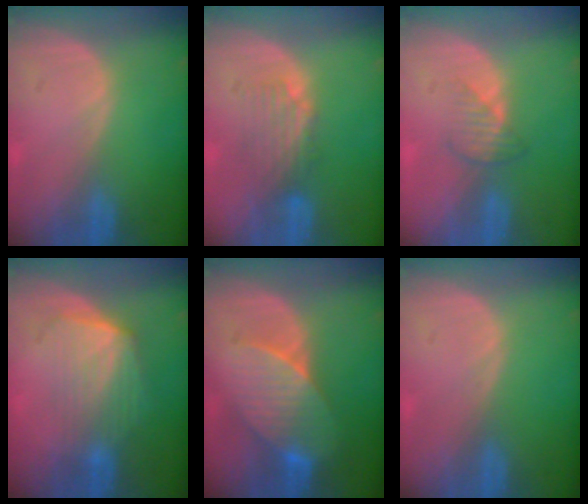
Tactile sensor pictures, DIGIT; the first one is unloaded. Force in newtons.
{"total": 4.7, "press": 3.9, "slide": 2.5}
{"total": 2.5, "press": 2.5, "slide": 0.4}
{"total": 7.3, "press": 6.6, "slide": 3.2}
{"total": 7.3, "press": 7.2, "slide": 1.2}
{"total": 0.0}